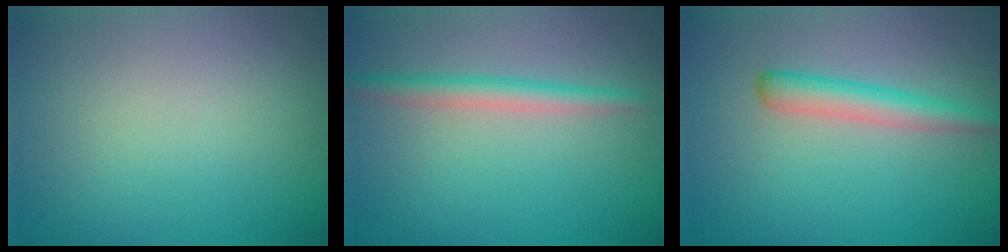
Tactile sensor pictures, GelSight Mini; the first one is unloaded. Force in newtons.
{"total": 2.4, "press": 2.4, "slide": 0.1}
{"total": 2.9, "press": 2.9, "slide": 0.1}